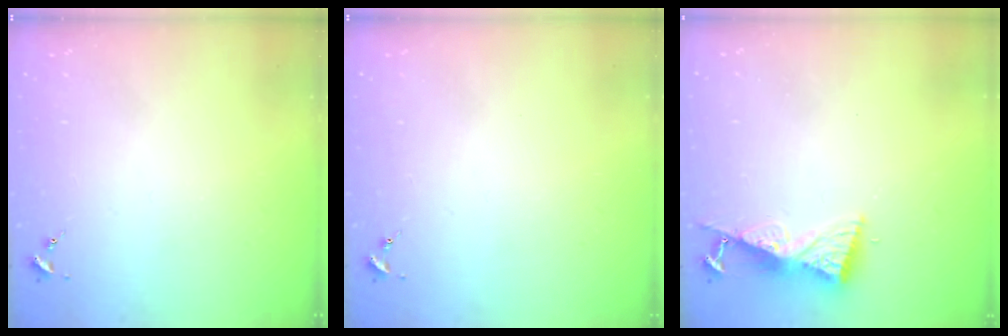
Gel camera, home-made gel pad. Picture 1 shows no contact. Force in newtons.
{"total": 0.0}
{"total": 8.6, "press": 8.6, "slide": 0.6}